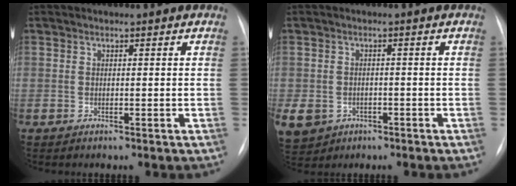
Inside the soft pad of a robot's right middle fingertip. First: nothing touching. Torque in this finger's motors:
{"motor_torque": [0.71, -0.71, 0.64, 0.15]}